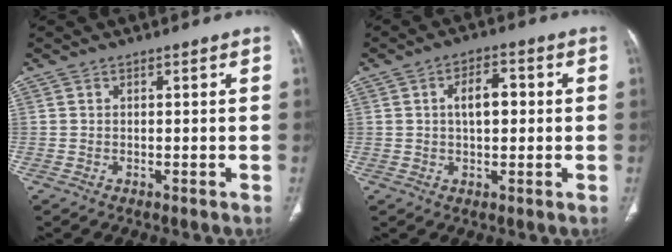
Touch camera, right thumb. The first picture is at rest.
{"total": 6.0, "force": [0.7, 3.3, 5.0], "torque": [-0.071, 0.012, 0.008]}